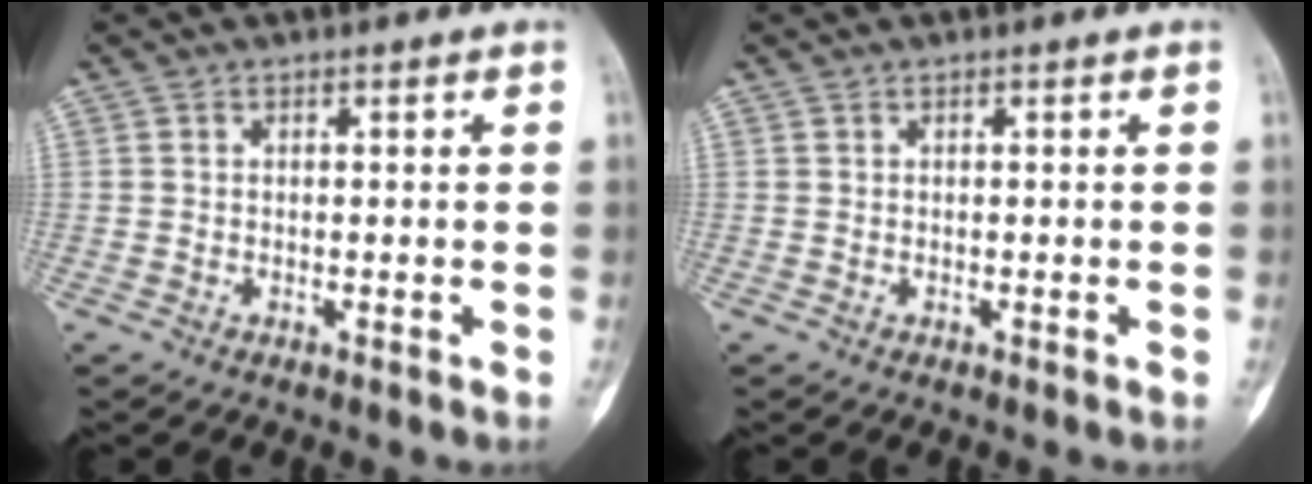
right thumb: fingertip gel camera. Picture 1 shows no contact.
{"total": 0.0}